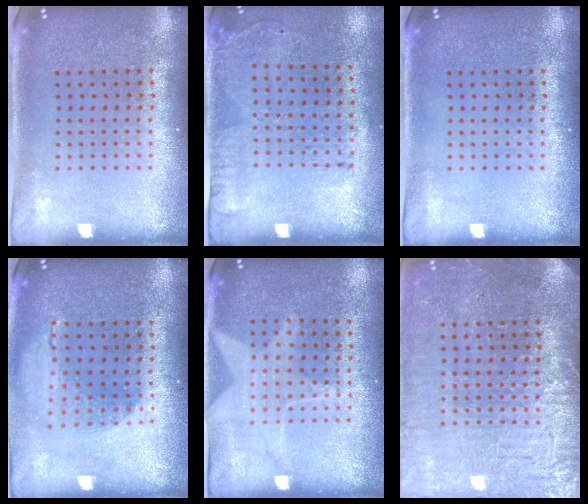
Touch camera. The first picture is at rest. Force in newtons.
{"total": 1.8, "press": 1.2, "slide": 1.3}
{"total": 0.0}
{"total": 1.1, "press": 1.1, "slide": 0.2}
{"total": 1.1, "press": 1.0, "slide": 0.4}
{"total": 3.6, "press": 3.4, "slide": 1.3}